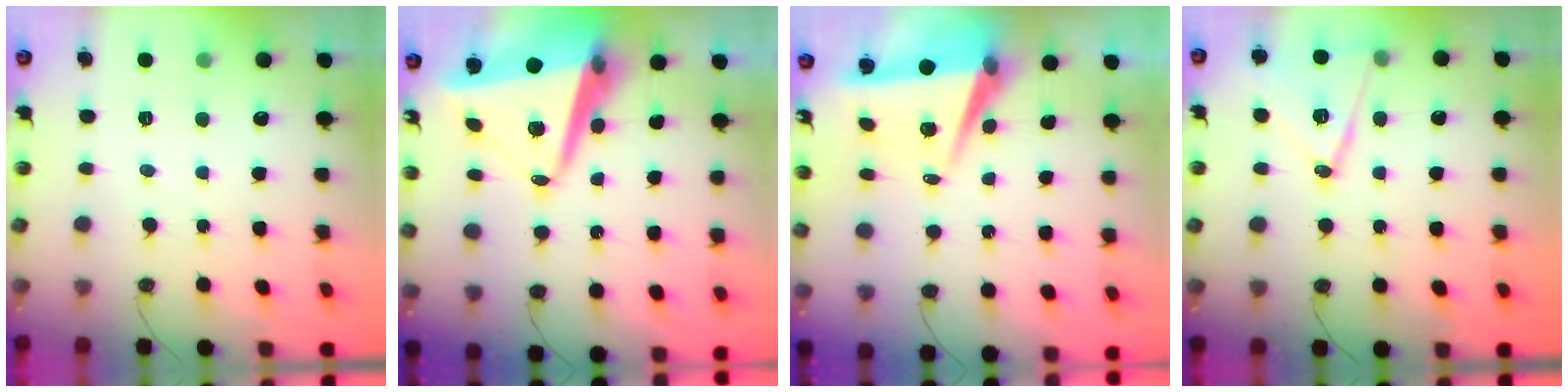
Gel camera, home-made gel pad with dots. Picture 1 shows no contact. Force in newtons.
{"total": 13.6, "press": 13.5, "slide": 1.6}
{"total": 7.4, "press": 6.0, "slide": 4.3}
{"total": 13.2, "press": 12.7, "slide": 3.5}